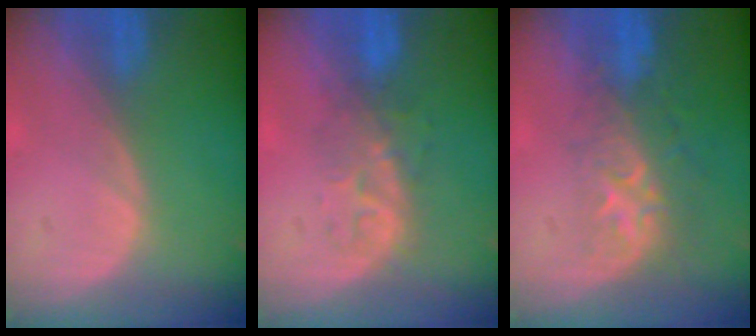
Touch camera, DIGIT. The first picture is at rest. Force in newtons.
{"total": 4.6, "press": 4.5, "slide": 1.1}
{"total": 8.9, "press": 7.2, "slide": 5.2}